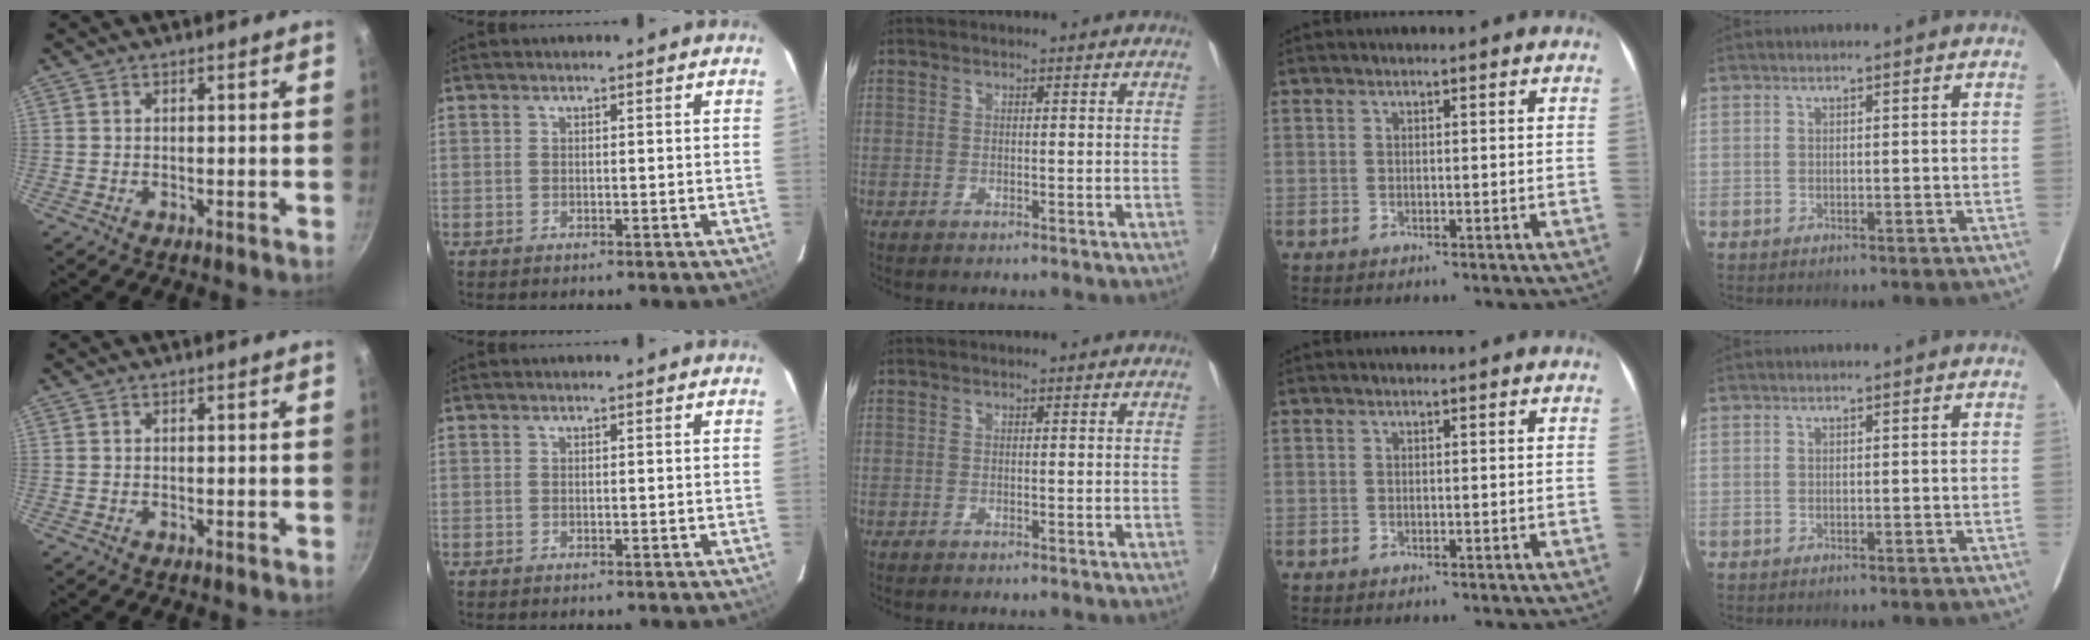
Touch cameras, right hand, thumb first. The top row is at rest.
{}